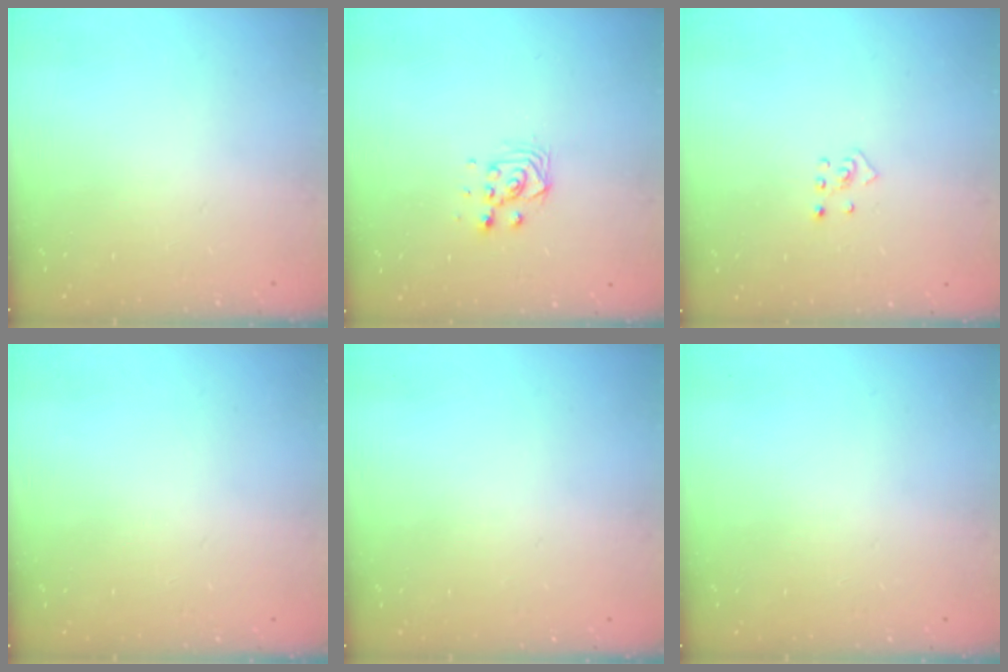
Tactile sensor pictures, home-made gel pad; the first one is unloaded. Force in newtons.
{"total": 6.5, "press": 6.5, "slide": 0.1}
{"total": 3.4, "press": 3.4, "slide": 0.6}
{"total": 0.0}
{"total": 0.0}
{"total": 0.0}